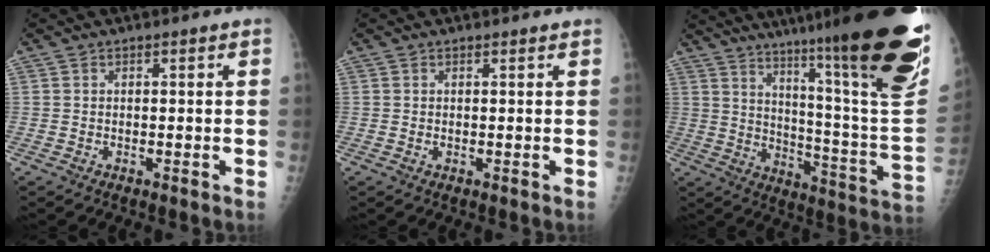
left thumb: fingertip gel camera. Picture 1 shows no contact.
{"total": 0.6, "force": [0.4, 0.4, 0.3], "torque": [-0.006, -0.002, 0.005]}
{"total": 33.5, "force": [21.9, 3.4, 25.0], "torque": [-0.280, -0.104, 0.315]}